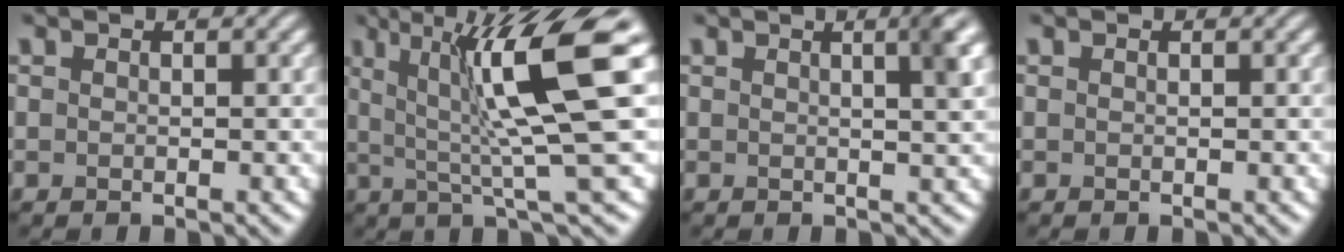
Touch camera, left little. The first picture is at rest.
{"total": 11.8, "force": [2.8, 1.8, 11.3], "torque": [-0.167, 0.005, 0.047]}
{"total": 4.3, "force": [1.4, 1.3, 3.8], "torque": [-0.028, 0.017, 0.009]}
{"total": 0.0}